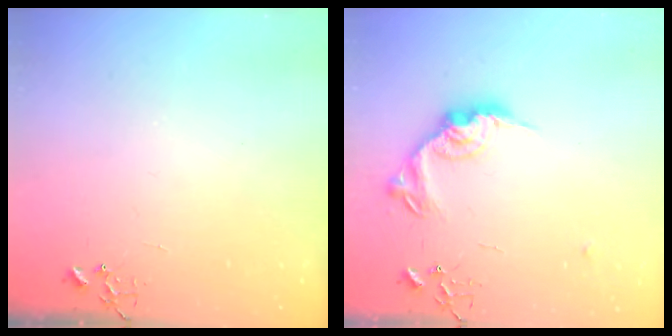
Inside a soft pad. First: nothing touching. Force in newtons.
{"total": 15.6, "press": 15.6, "slide": 0.7}